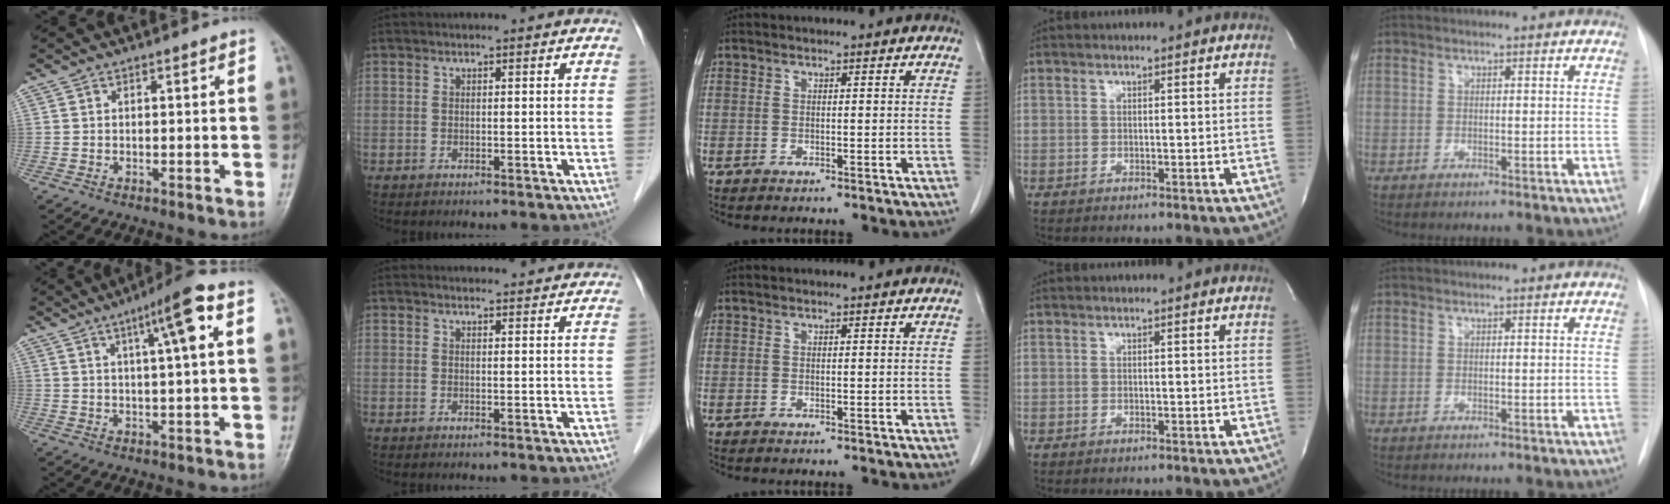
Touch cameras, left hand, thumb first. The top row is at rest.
{"thumb": {"total": 9.4, "force": [3.3, 1.1, 8.8], "torque": [-0.139, 0.009, 0.048]}, "index": {"total": 6.5, "force": [6.4, 1.0, 1.2], "torque": [-0.008, 0.012, 0.060]}}